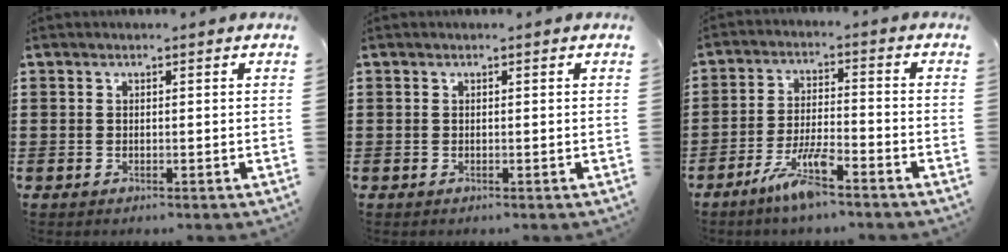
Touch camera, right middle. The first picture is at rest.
{"total": 0.0}
{"total": 6.8, "force": [-4.8, 1.2, 4.6], "torque": [-0.099, -0.004, -0.090]}